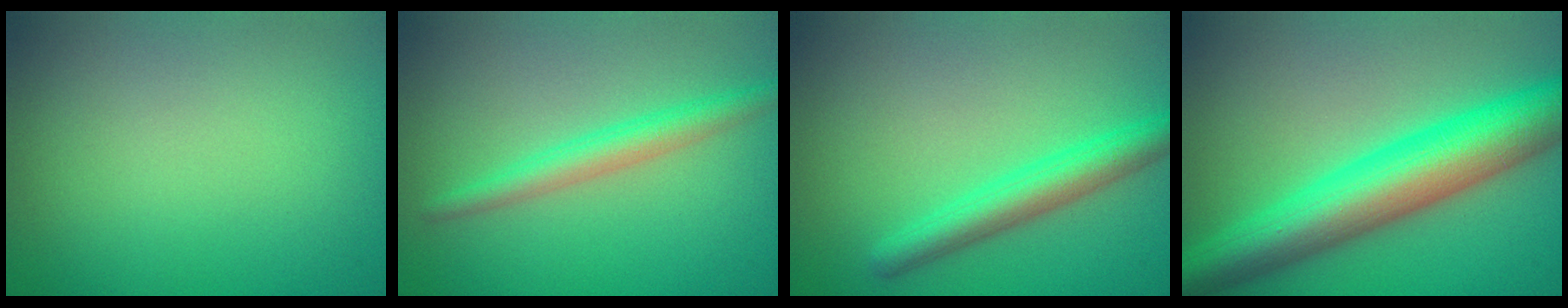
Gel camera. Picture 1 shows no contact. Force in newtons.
{"total": 2.7, "press": 2.7, "slide": 0.1}
{"total": 3.6, "press": 3.6, "slide": 0.1}
{"total": 9.5, "press": 9.5, "slide": 0.1}